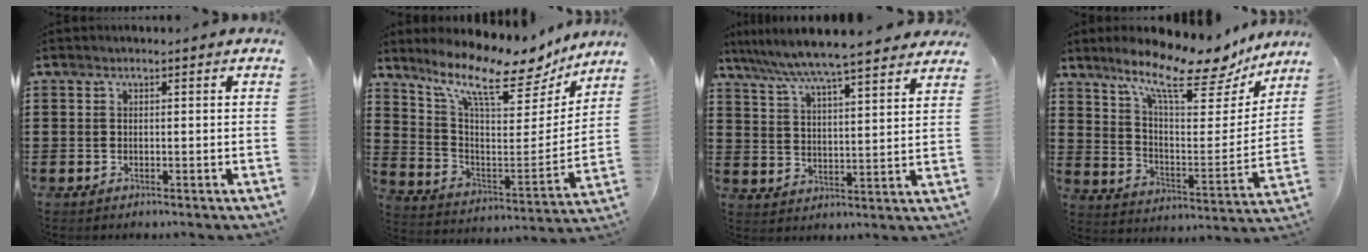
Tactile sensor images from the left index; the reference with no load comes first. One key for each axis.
{"total": 11.4, "fx": 8.7, "fy": 3.2, "fz": 6.6, "tx": -0.143, "ty": -0.062, "tz": 0.141}
{"total": 6.7, "fx": 6.2, "fy": -0.4, "fz": 2.6, "tx": -0.076, "ty": -0.037, "tz": 0.104}
{"total": 13.5, "fx": 10.1, "fy": 3.1, "fz": 8.4, "tx": -0.174, "ty": -0.055, "tz": 0.165}